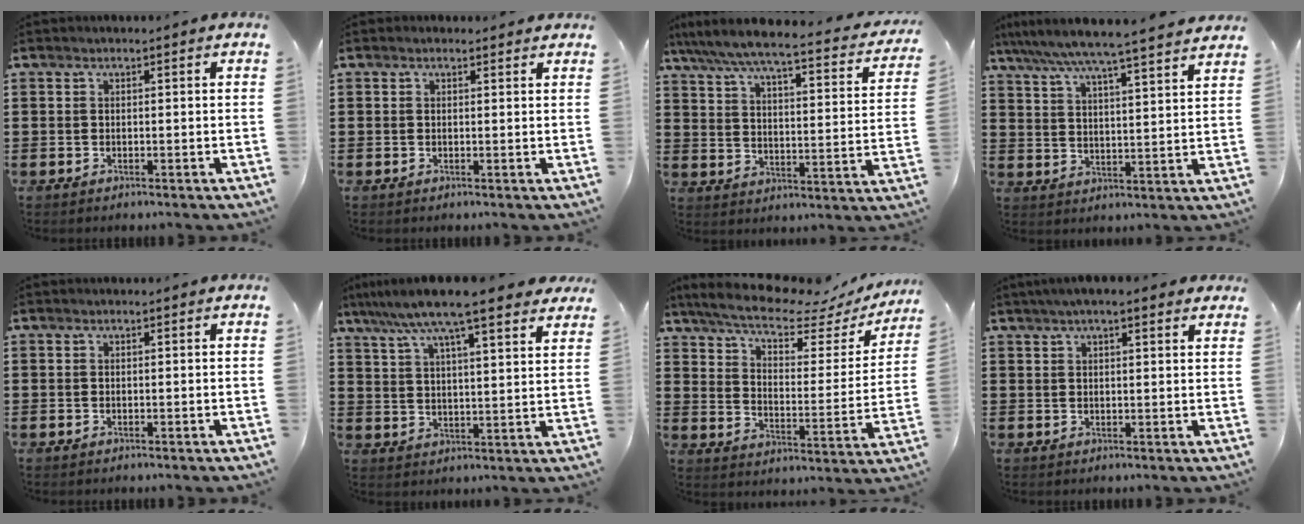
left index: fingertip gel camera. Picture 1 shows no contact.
{"total": 0.6, "force": [0.4, 0.5, 0.1], "torque": [-0.005, 0.004, 0.008]}
{"total": 5.4, "force": [4.7, 0.1, 2.7], "torque": [-0.076, -0.039, 0.073]}
{"total": 6.2, "force": [5.6, -0.7, 2.6], "torque": [-0.075, -0.040, 0.092]}
{"total": 0.0}
{"total": 9.9, "force": [8.1, 0.6, 5.7], "torque": [-0.136, -0.024, 0.138]}
{"total": 8.8, "force": [7.5, 1.5, 4.4], "torque": [-0.100, -0.048, 0.122]}
{"total": 3.7, "force": [2.8, 0.5, 2.3], "torque": [-0.050, 0.006, 0.051]}